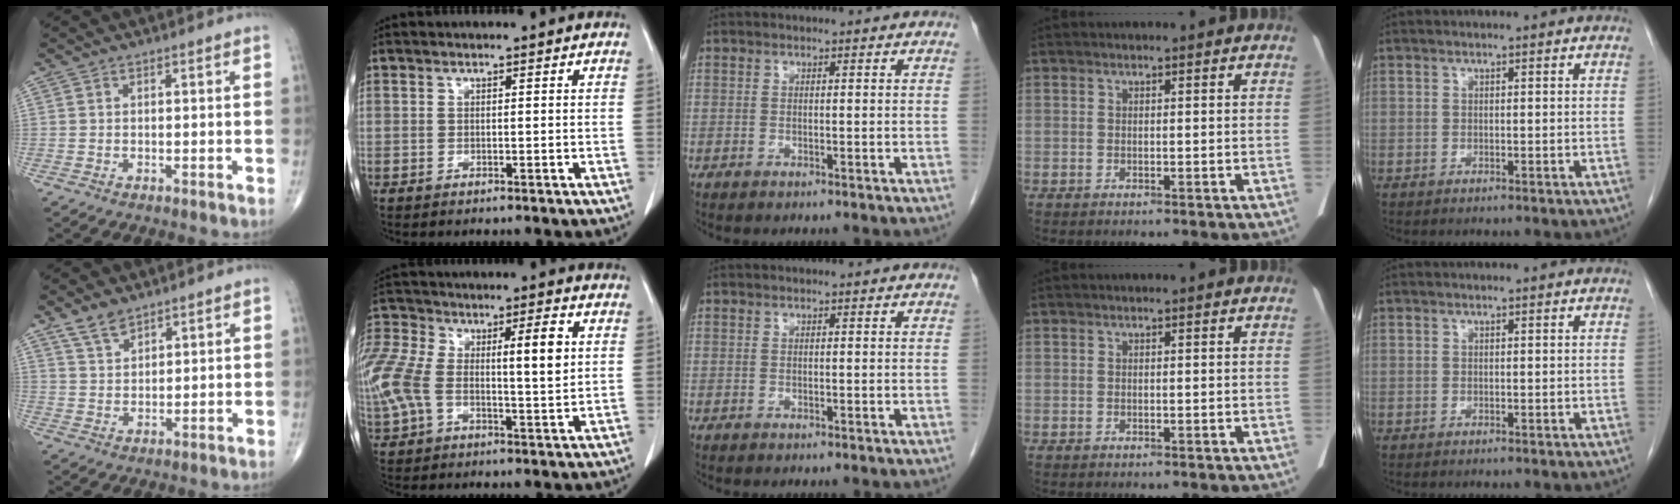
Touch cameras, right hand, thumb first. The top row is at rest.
{"thumb": {"total": 4.4, "force": [3.4, 2.2, 1.9], "torque": [-0.025, -0.019, 0.070]}, "index": {"total": 19.6, "force": [1.8, 9.1, 17.2], "torque": [-0.389, 0.037, 0.032]}}